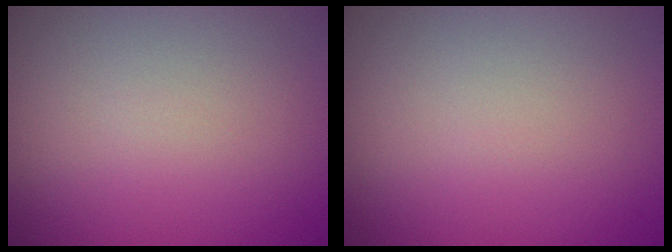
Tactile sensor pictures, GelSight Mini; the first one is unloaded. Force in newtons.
{"total": 0.0}